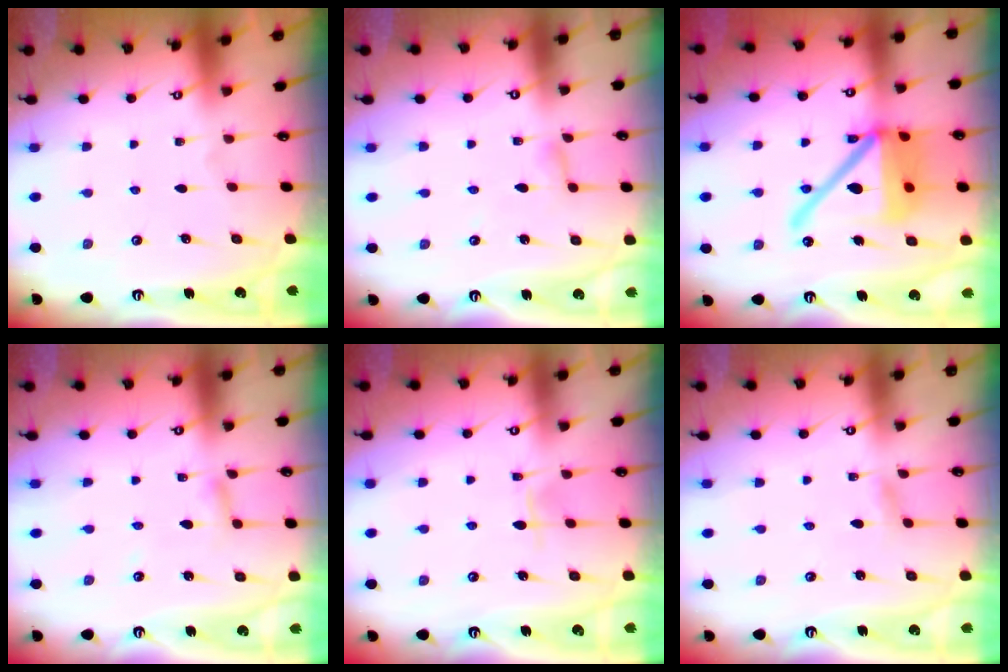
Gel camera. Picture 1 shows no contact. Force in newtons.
{"total": 2.7, "press": 2.6, "slide": 0.2}
{"total": 20.5, "press": 20.4, "slide": 2.5}
{"total": 3.0, "press": 3.0, "slide": 0.2}
{"total": 5.2, "press": 5.1, "slide": 0.8}
{"total": 3.2, "press": 3.2, "slide": 0.4}